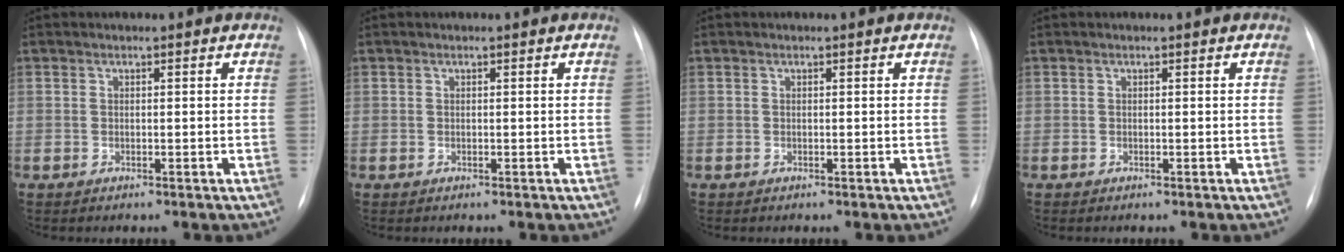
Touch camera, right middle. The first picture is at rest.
{"total": 0.0}
{"total": 0.0}
{"total": 0.0}